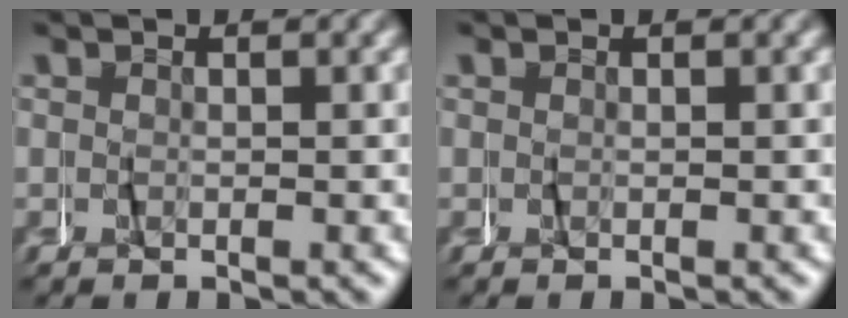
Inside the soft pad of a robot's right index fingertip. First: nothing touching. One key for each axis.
{"total": 0.0}